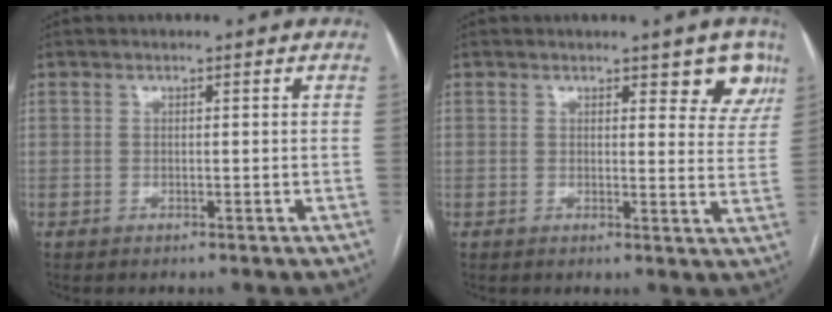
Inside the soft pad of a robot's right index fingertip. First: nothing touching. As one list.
[{"total": 5.8, "force": [4.0, 2.3, 3.5], "torque": [-0.016, -0.010, 0.036]}]